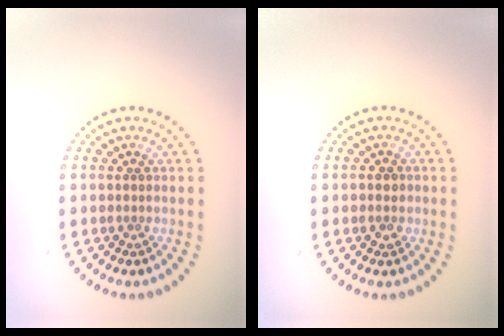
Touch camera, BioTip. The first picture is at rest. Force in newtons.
{"total": 1.4, "press": 1.4, "slide": 0.5}